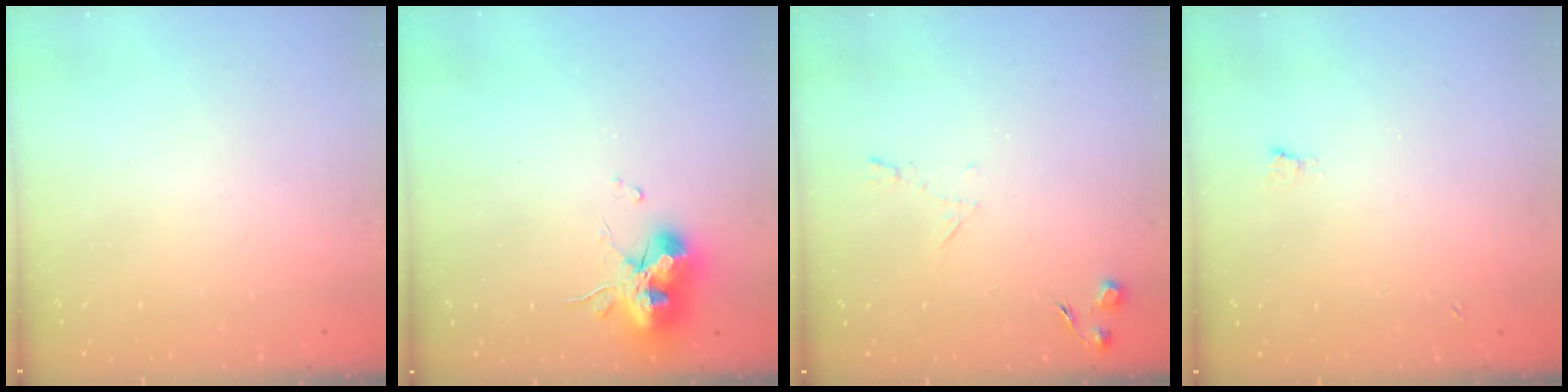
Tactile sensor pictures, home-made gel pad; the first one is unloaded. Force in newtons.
{"total": 14.7, "press": 14.7, "slide": 0.6}
{"total": 4.7, "press": 4.6, "slide": 0.8}
{"total": 2.6, "press": 2.6, "slide": 0.5}